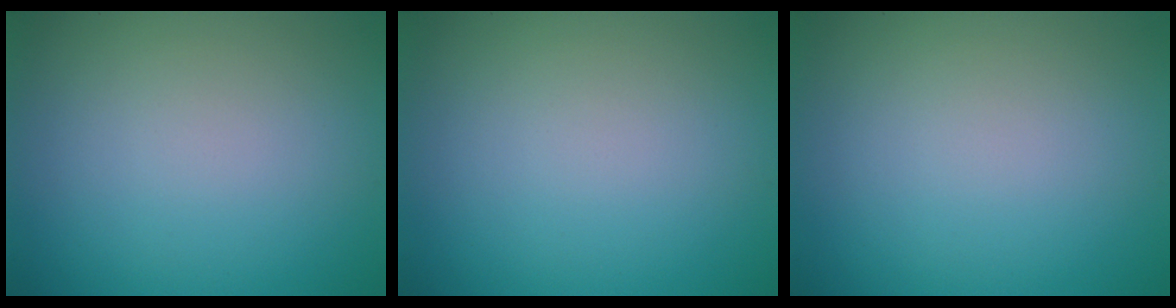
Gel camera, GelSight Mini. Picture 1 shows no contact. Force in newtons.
{"total": 0.0}
{"total": 0.0}